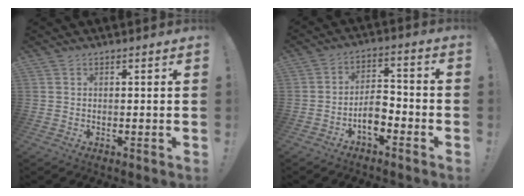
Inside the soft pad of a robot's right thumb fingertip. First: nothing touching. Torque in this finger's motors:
{"motor_torque": [1.67, 0.56, 0.94, -1.08, 0.01]}